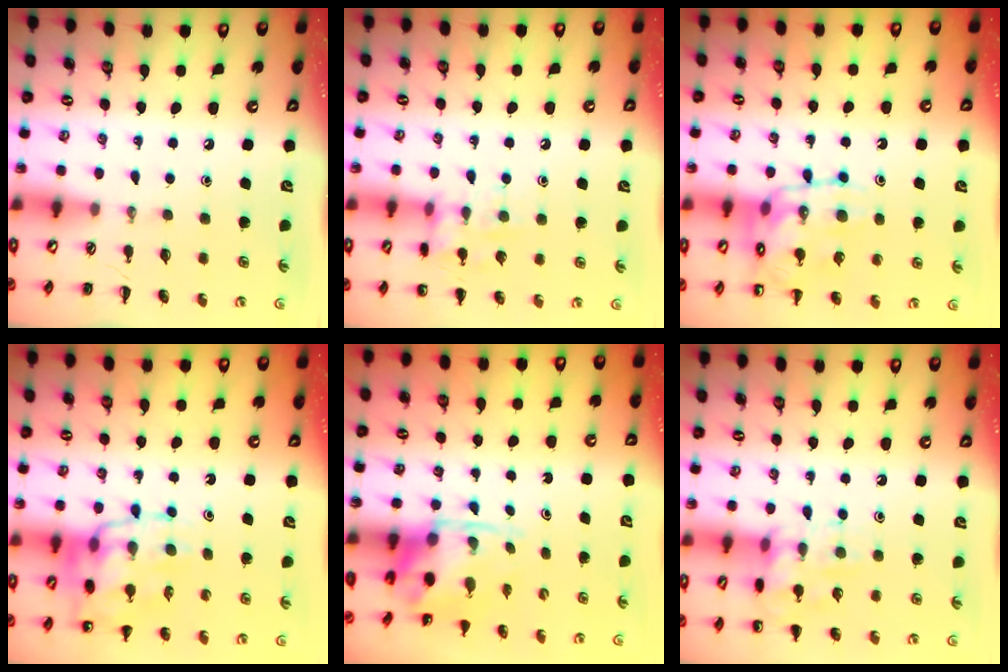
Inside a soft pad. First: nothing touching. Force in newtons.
{"total": 10.3, "press": 10.3, "slide": 1.2}
{"total": 14.5, "press": 14.3, "slide": 1.9}
{"total": 19.8, "press": 19.4, "slide": 4.1}
{"total": 4.0, "press": 3.8, "slide": 1.0}
{"total": 12.2, "press": 12.2, "slide": 0.5}